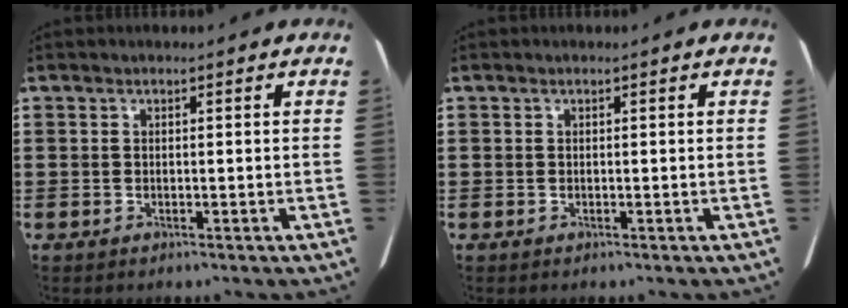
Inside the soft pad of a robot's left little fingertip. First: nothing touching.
{"total": 0.0}